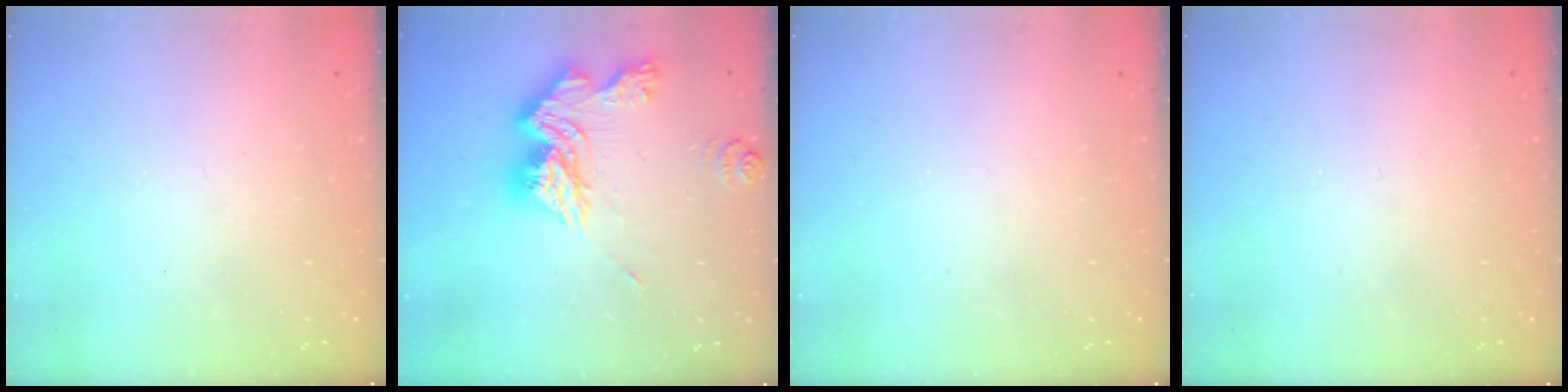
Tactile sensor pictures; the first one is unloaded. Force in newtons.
{"total": 16.0, "press": 16.0, "slide": 1.5}
{"total": 0.0}
{"total": 0.0}